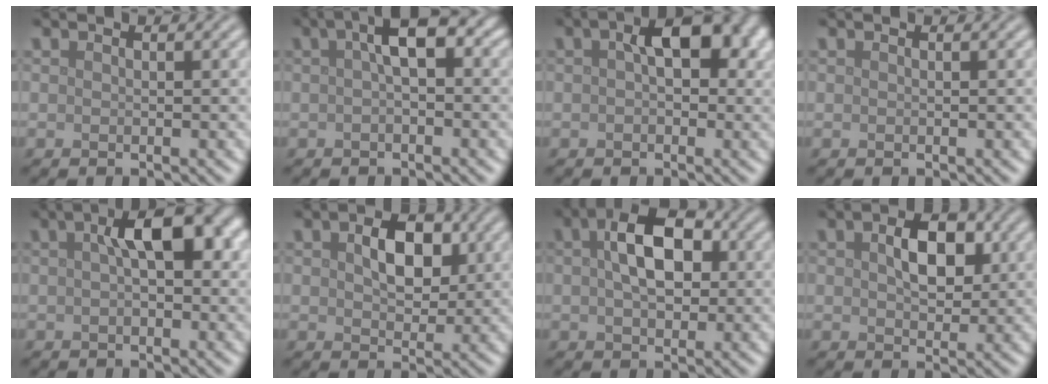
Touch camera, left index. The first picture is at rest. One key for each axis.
{"total": 3.3, "fx": 0.6, "fy": 0.9, "fz": 3.1, "tx": -0.049, "ty": 0.013, "tz": 0.001}
{"total": 5.2, "fx": 1.2, "fy": 2.9, "fz": 4.2, "tx": -0.048, "ty": 0.007, "tz": 0.008}
{"total": 0.0}
{"total": 5.8, "fx": 1.3, "fy": 2.3, "fz": 5.1, "tx": -0.066, "ty": 0.013, "tz": 0.013}
{"total": 4.3, "fx": 1.0, "fy": 2.7, "fz": 3.1, "tx": -0.056, "ty": 0.004, "tz": 0.012}
{"total": 6.3, "fx": 1.1, "fy": 3.7, "fz": 5.0, "tx": -0.077, "ty": 0.014, "tz": 0.010}
{"total": 4.2, "fx": 0.9, "fy": 2.6, "fz": 3.2, "tx": -0.055, "ty": 0.005, "tz": 0.014}